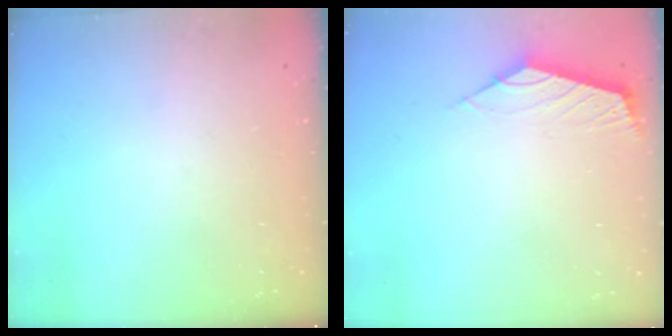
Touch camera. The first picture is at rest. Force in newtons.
{"total": 2.5, "press": 2.4, "slide": 0.7}